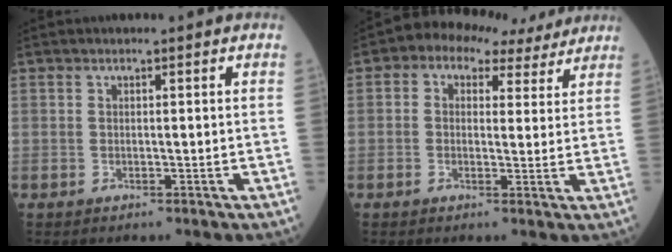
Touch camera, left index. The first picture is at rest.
{"total": 7.6, "force": [5.0, 4.6, 3.3], "torque": [-0.049, 0.034, 0.060]}